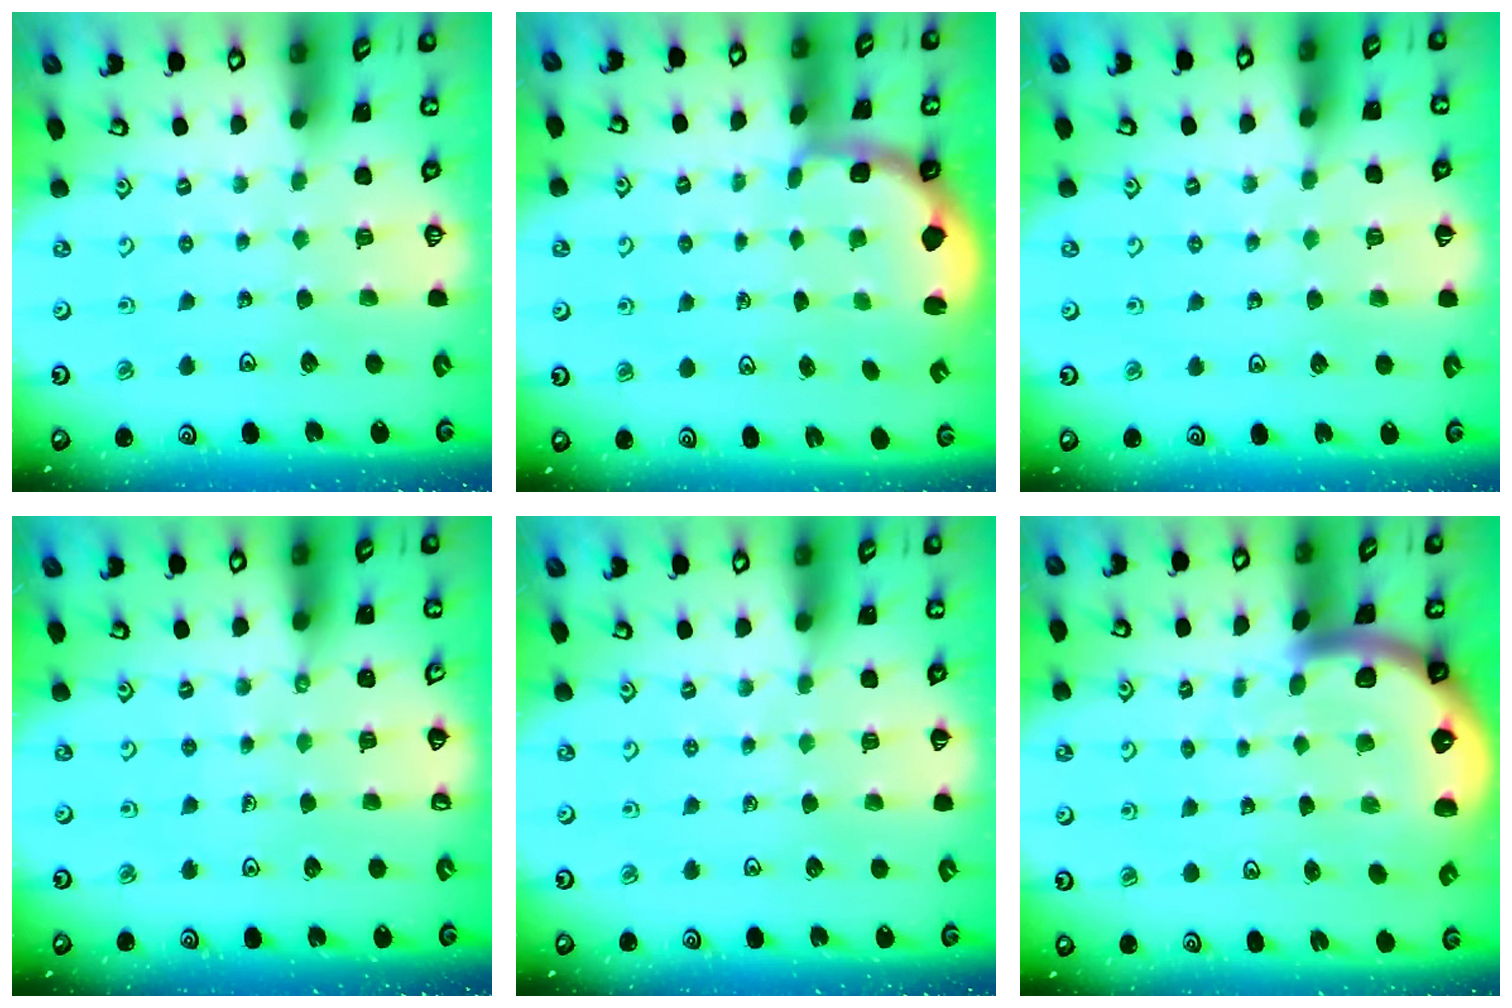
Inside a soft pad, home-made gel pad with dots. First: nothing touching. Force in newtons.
{"total": 2.4, "press": 1.2, "slide": 2.1}
{"total": 4.2, "press": 4.1, "slide": 0.6}
{"total": 0.9, "press": 0.9, "slide": 0.1}
{"total": 3.0, "press": 3.0, "slide": 0.5}
{"total": 6.5, "press": 6.4, "slide": 1.0}